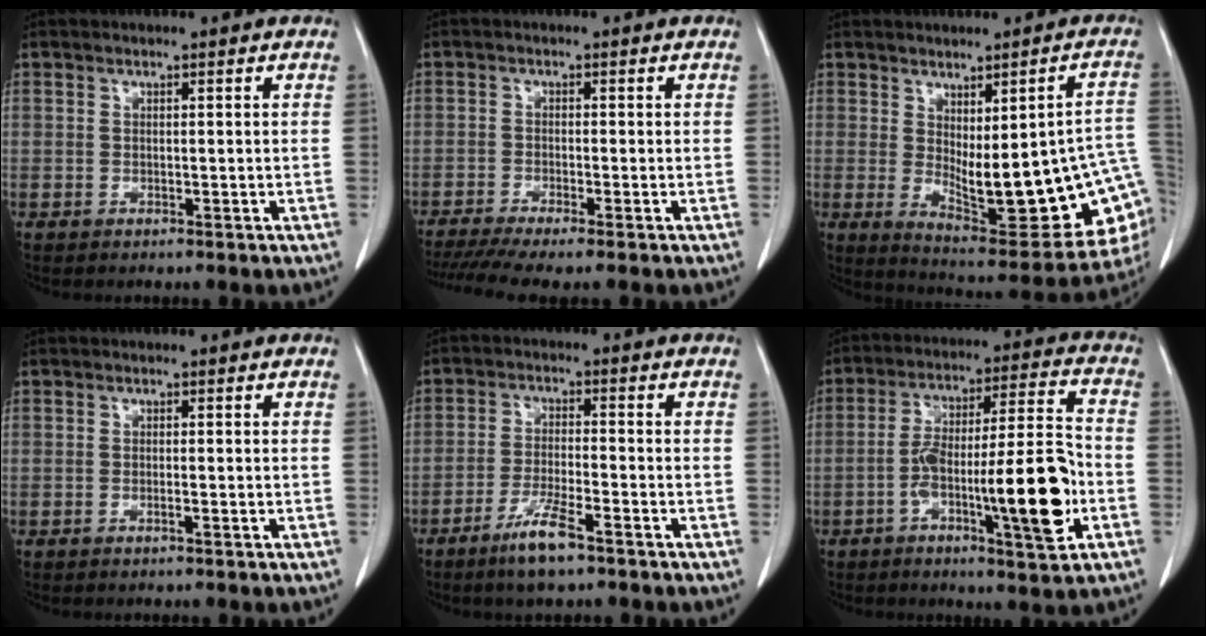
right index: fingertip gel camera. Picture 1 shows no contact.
{"total": 7.4, "force": [-5.9, -0.1, 4.4], "torque": [-0.071, -0.013, -0.098]}
{"total": 21.0, "force": [-2.6, 5.5, 20.0], "torque": [-0.198, -0.003, -0.008]}
{"total": 0.6, "force": [-0.3, -0.1, 0.6], "torque": [-0.011, 0.000, -0.003]}
{"total": 6.5, "force": [-4.4, 0.6, 4.7], "torque": [-0.097, -0.010, -0.081]}
{"total": 16.7, "force": [-5.2, 1.9, 15.8], "torque": [-0.255, 0.011, -0.078]}